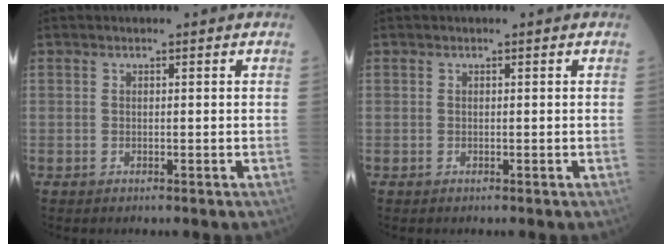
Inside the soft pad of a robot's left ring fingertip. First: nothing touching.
{"total": 0.0}